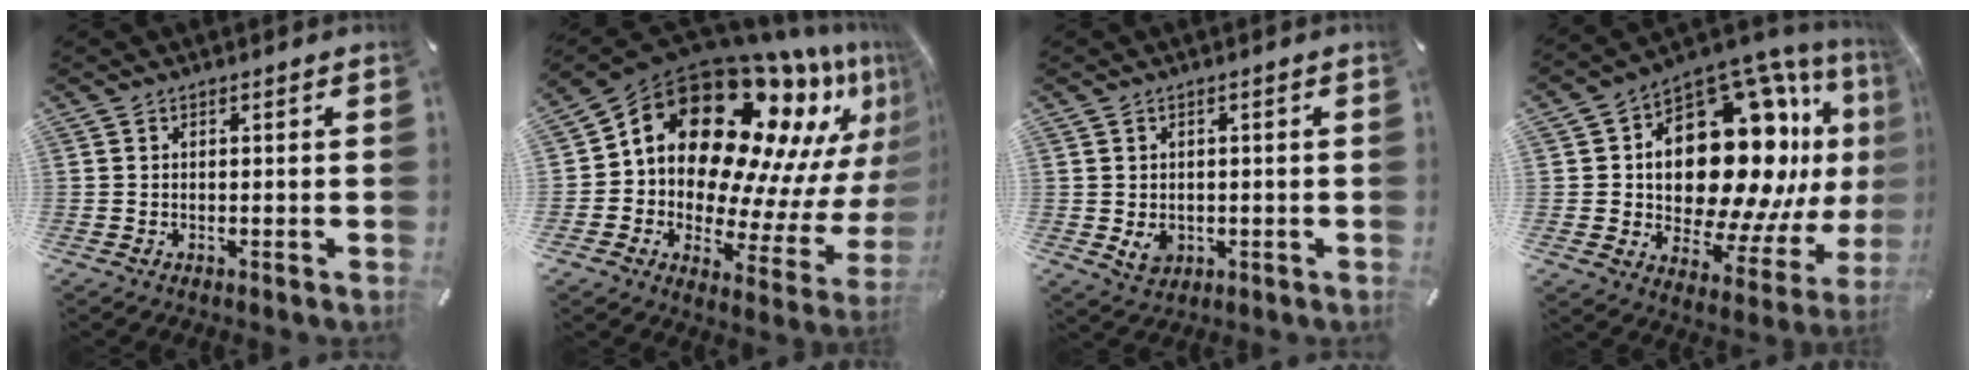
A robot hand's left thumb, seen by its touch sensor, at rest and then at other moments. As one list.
[{"total": 21.2, "force": [12.1, 13.1, 11.4], "torque": [-0.172, -0.131, 0.217]}, {"total": 4.6, "force": [-0.6, 4.0, 2.4], "torque": [-0.037, -0.004, -0.012]}, {"total": 24.5, "force": [6.1, 15.0, 18.4], "torque": [-0.295, -0.071, 0.118]}]